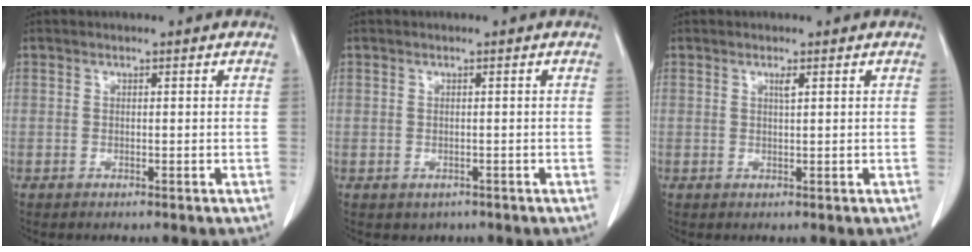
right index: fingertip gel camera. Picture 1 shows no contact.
{"total": 1.5, "force": [-0.7, 1.3, 0.2], "torque": [-0.003, 0.002, -0.004]}
{"total": 0.9, "force": [0.5, -0.1, 0.8], "torque": [-0.016, -0.002, 0.009]}